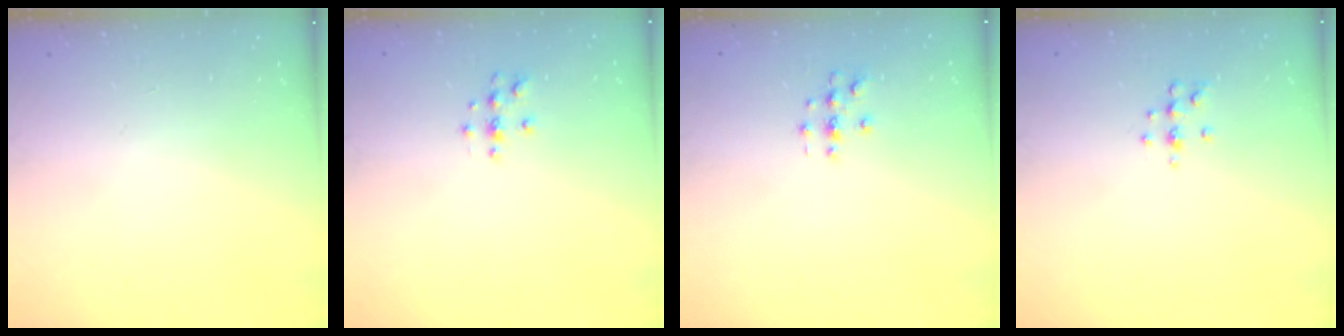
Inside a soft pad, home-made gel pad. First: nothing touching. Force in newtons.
{"total": 4.0, "press": 3.9, "slide": 0.4}
{"total": 2.7, "press": 2.7, "slide": 0.3}
{"total": 5.5, "press": 5.2, "slide": 1.6}